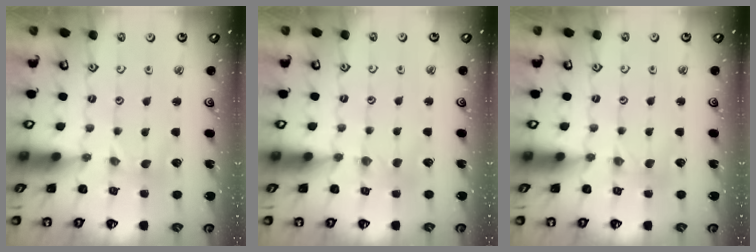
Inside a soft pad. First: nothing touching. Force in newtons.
{"total": 0.6, "press": 0.6, "slide": 0.1}
{"total": 0.0}